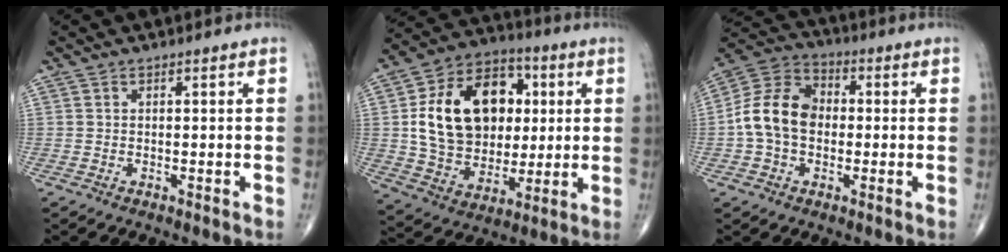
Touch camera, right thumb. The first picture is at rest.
{"total": 22.2, "force": [3.4, 16.2, 14.8], "torque": [-0.221, 0.010, 0.067]}
{"total": 12.4, "force": [-0.7, 9.2, 8.2], "torque": [-0.142, 0.039, -0.023]}